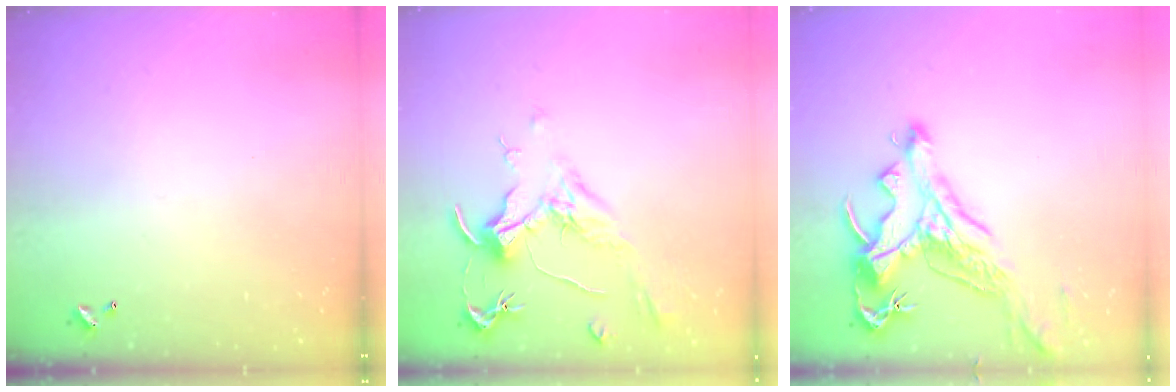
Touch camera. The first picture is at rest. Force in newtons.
{"total": 2.1, "press": 2.0, "slide": 0.8}
{"total": 2.2, "press": 1.7, "slide": 1.3}